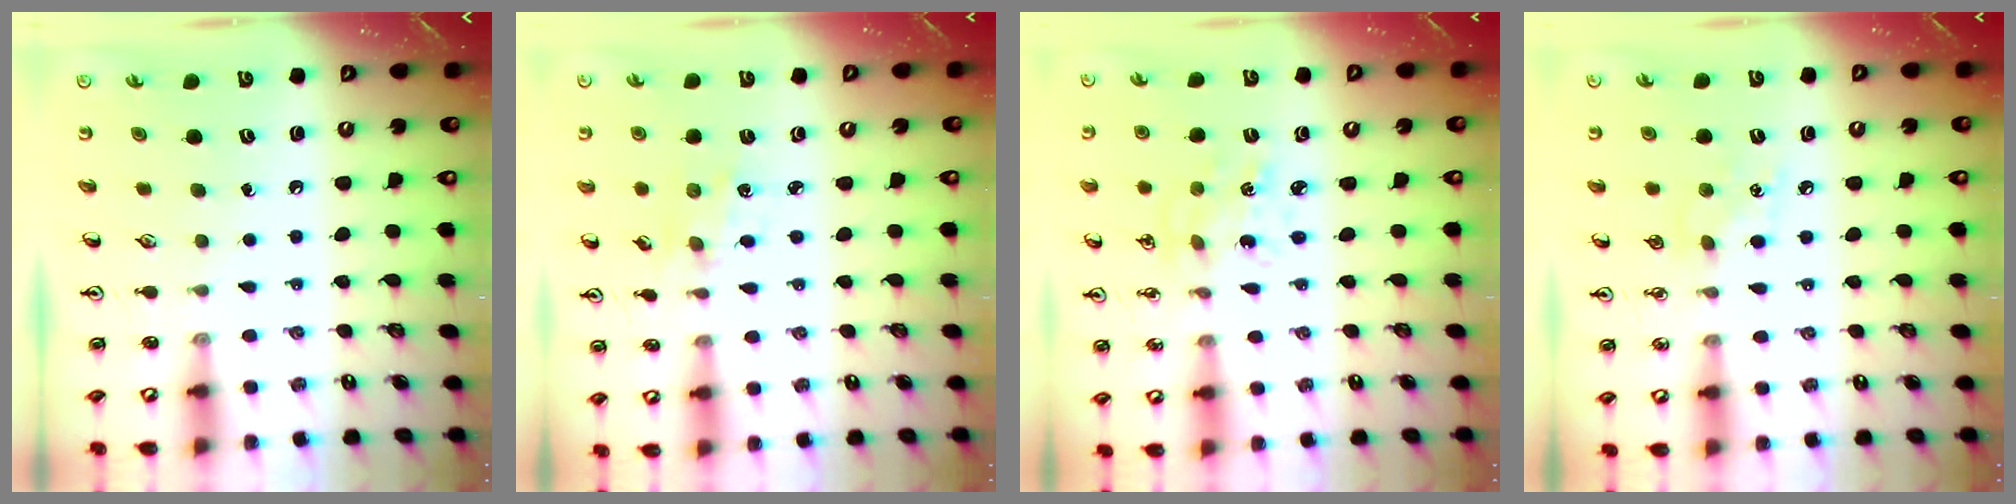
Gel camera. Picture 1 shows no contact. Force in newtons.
{"total": 1.6, "press": 1.5, "slide": 0.3}
{"total": 2.3, "press": 2.3, "slide": 0.2}
{"total": 7.1, "press": 7.0, "slide": 1.0}